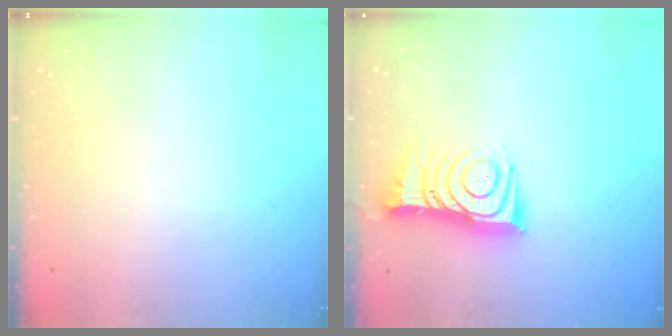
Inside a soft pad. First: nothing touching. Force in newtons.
{"total": 11.8, "press": 11.8, "slide": 1.1}